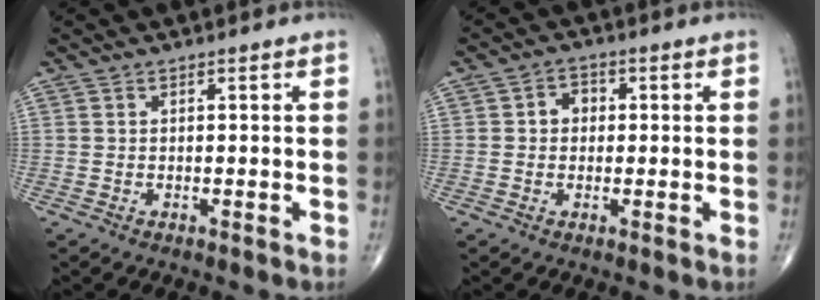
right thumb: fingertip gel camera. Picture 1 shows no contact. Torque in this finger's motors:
{"motor_torque": [-0.02, -0.02, 0.22, 0.14, 0.04]}